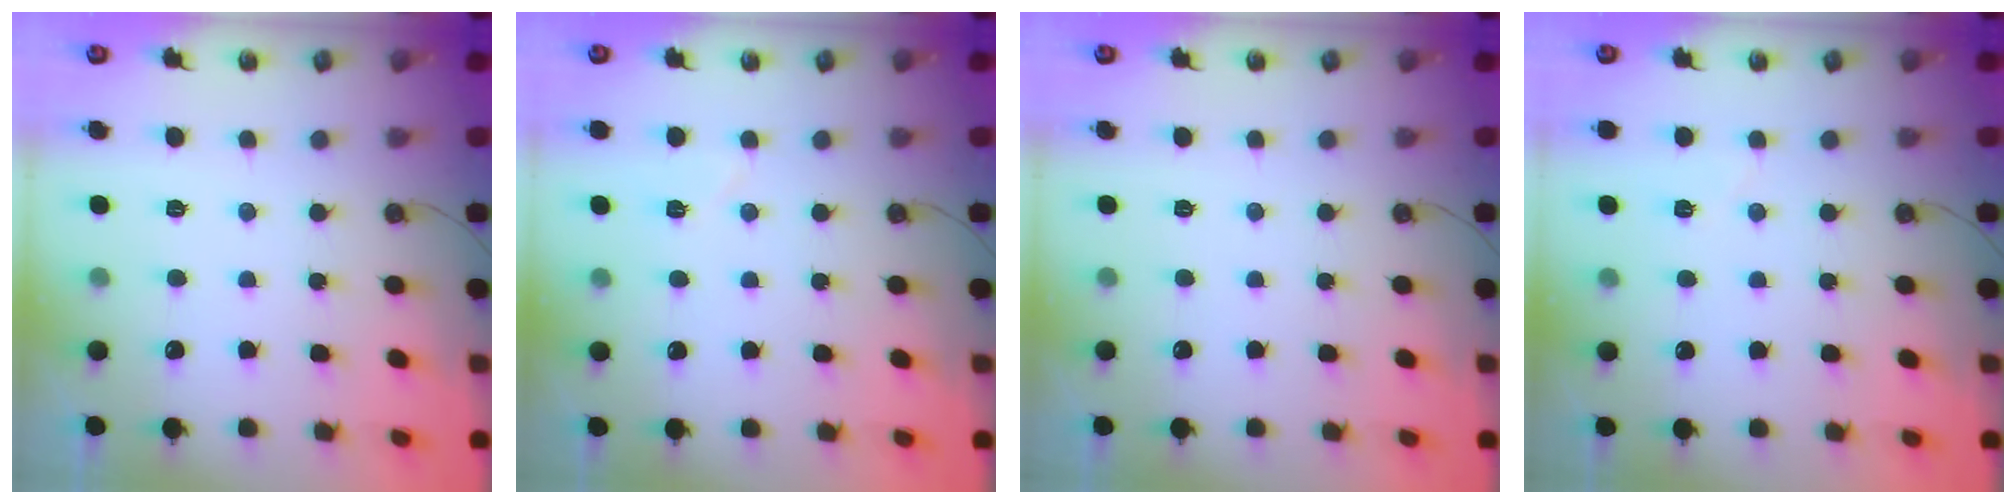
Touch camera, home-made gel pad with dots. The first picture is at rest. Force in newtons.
{"total": 4.9, "press": 4.3, "slide": 2.3}
{"total": 0.0}
{"total": 3.8, "press": 3.3, "slide": 1.9}